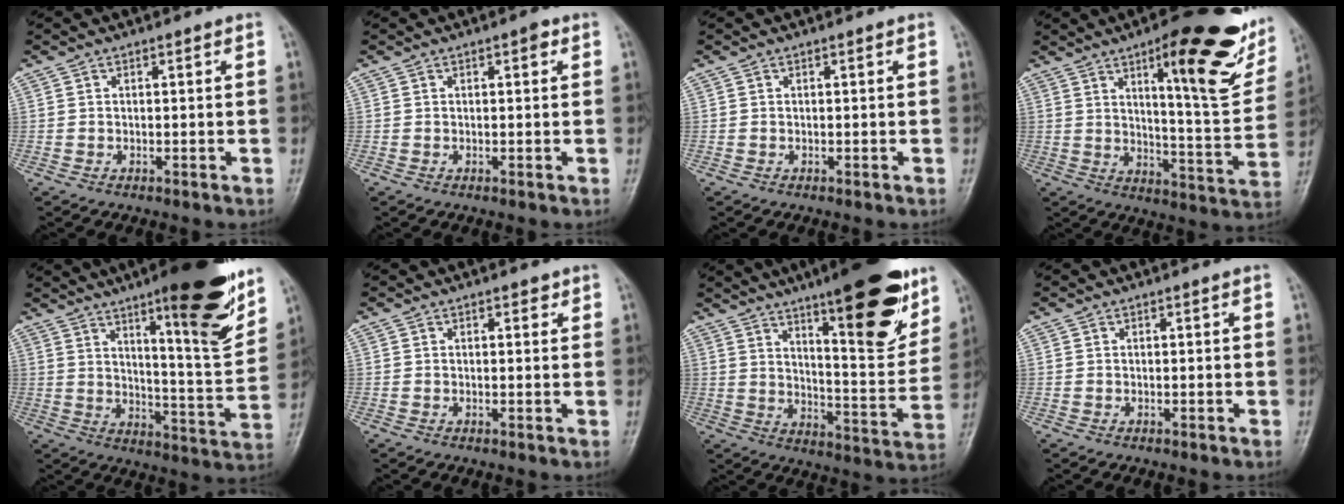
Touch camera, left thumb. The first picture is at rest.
{"total": 1.5, "force": [0.7, 0.7, 1.1], "torque": [-0.012, 0.001, 0.006]}
{"total": 0.0}
{"total": 21.7, "force": [11.0, 5.8, 17.8], "torque": [-0.193, -0.046, 0.153]}
{"total": 19.3, "force": [11.5, 3.9, 15.0], "torque": [-0.176, -0.065, 0.171]}
{"total": 1.3, "force": [0.8, 0.7, 0.8], "torque": [0.000, -0.002, 0.006]}
{"total": 21.1, "force": [12.2, 5.4, 16.3], "torque": [-0.193, -0.063, 0.184]}
{"total": 0.0}